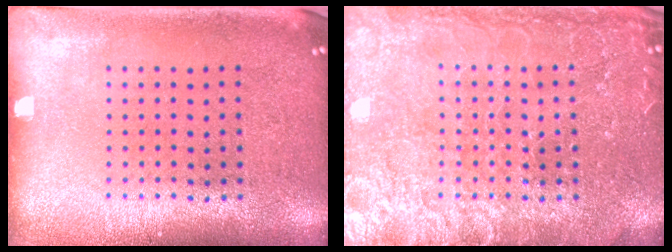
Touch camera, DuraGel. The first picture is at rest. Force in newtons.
{"total": 3.8, "press": 3.8, "slide": 0.5}